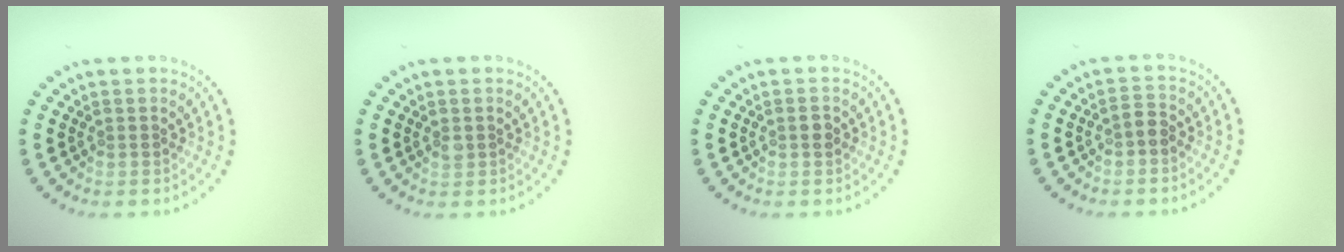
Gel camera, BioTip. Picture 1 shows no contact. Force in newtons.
{"total": 0.5, "press": 0.5, "slide": 0.3}
{"total": 1.0, "press": 1.0, "slide": 0.2}
{"total": 1.3, "press": 1.2, "slide": 0.5}